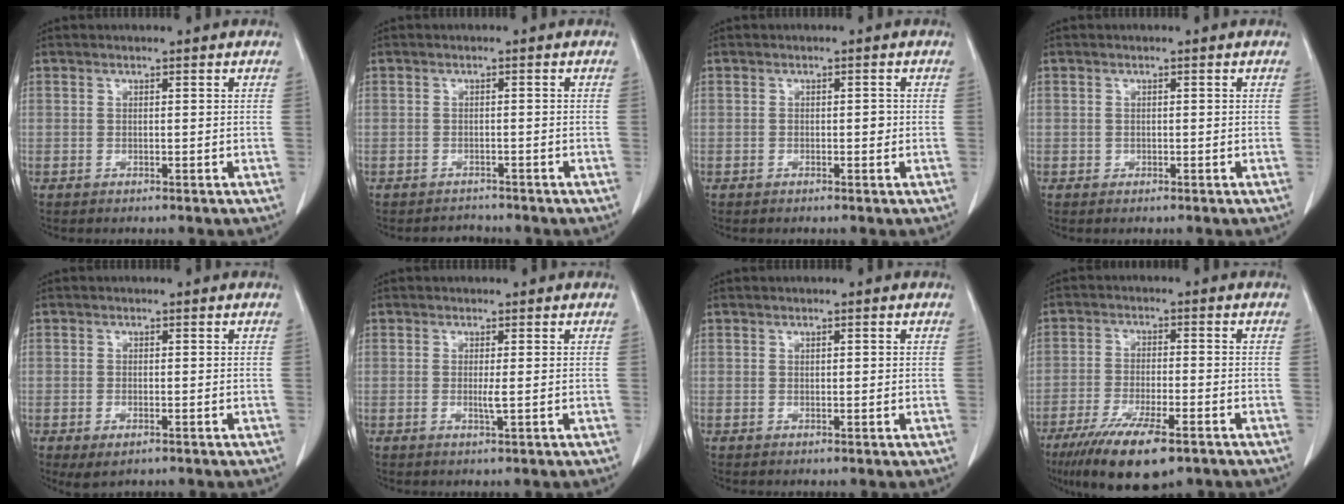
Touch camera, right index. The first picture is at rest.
{"total": 1.7, "force": [-1.6, 0.5, -0.4], "torque": [0.003, -0.005, -0.021]}
{"total": 1.3, "force": [-0.1, 0.7, 1.0], "torque": [-0.007, 0.004, 0.000]}
{"total": 0.7, "force": [-0.2, 0.7, 0.0], "torque": [0.002, 0.005, -0.004]}
{"total": 2.8, "force": [-1.5, 1.2, 2.1], "torque": [-0.038, -0.005, -0.015]}
{"total": 1.4, "force": [0.0, -0.1, 1.4], "torque": [-0.027, -0.002, 0.002]}
{"total": 0.7, "force": [0.2, 0.2, 0.6], "torque": [-0.012, 0.000, 0.005]}
{"total": 11.2, "force": [-7.2, 3.3, 7.9], "torque": [-0.131, -0.018, -0.113]}